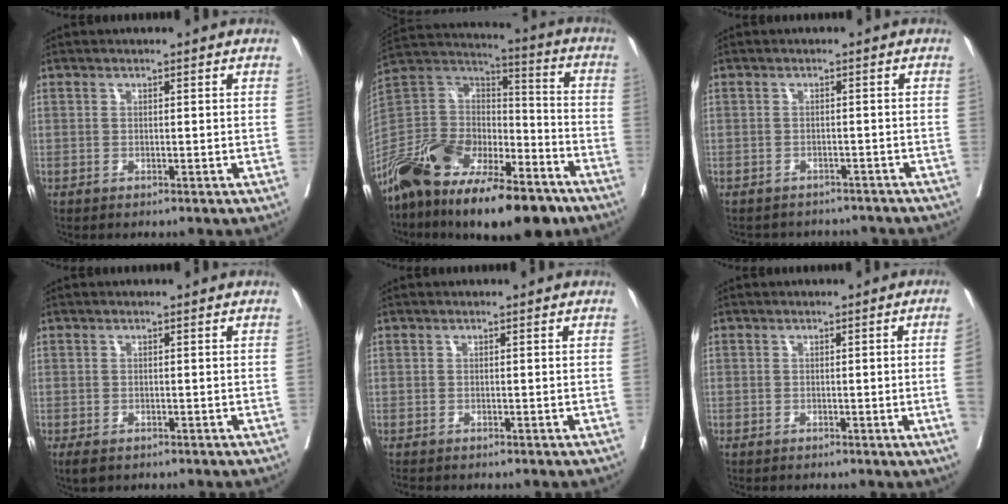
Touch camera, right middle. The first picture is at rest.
{"total": 25.1, "force": [-17.5, 9.2, 15.5], "torque": [-0.300, -0.005, -0.311]}
{"total": 8.2, "force": [-7.7, 2.7, 1.0], "torque": [-0.014, 0.010, -0.085]}
{"total": 2.1, "force": [-1.4, 1.1, 1.1], "torque": [-0.021, -0.005, -0.019]}
{"total": 1.1, "force": [-1.0, 0.2, 0.3], "torque": [-0.012, -0.005, -0.019]}
{"total": 3.4, "force": [-0.5, -1.2, 3.1], "torque": [-0.039, -0.006, -0.004]}